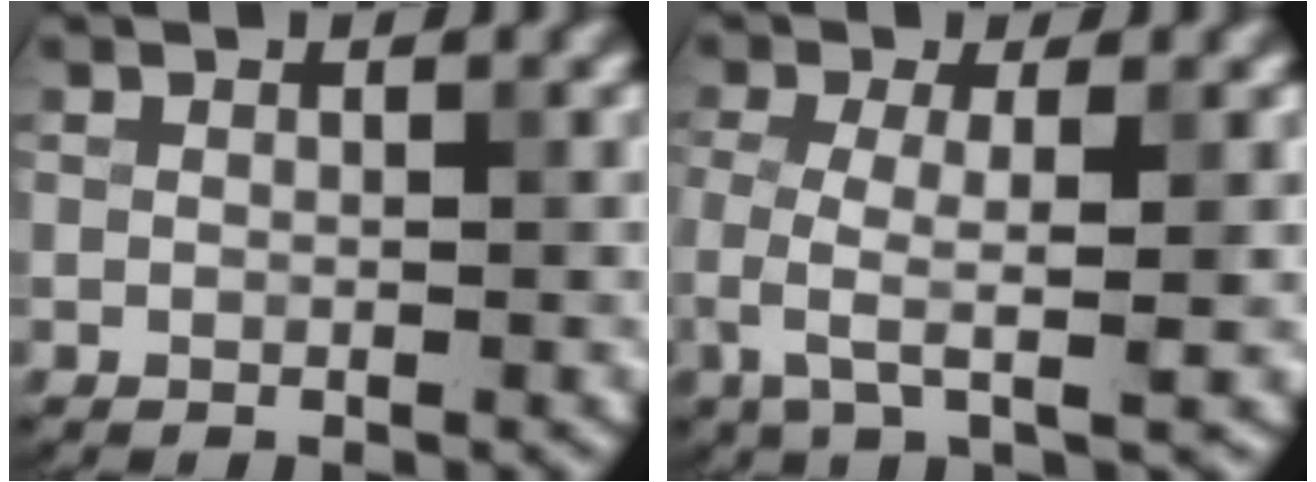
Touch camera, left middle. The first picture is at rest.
{"total": 3.8, "force": [-0.7, 0.9, 3.6], "torque": [-0.078, -0.009, -0.016]}